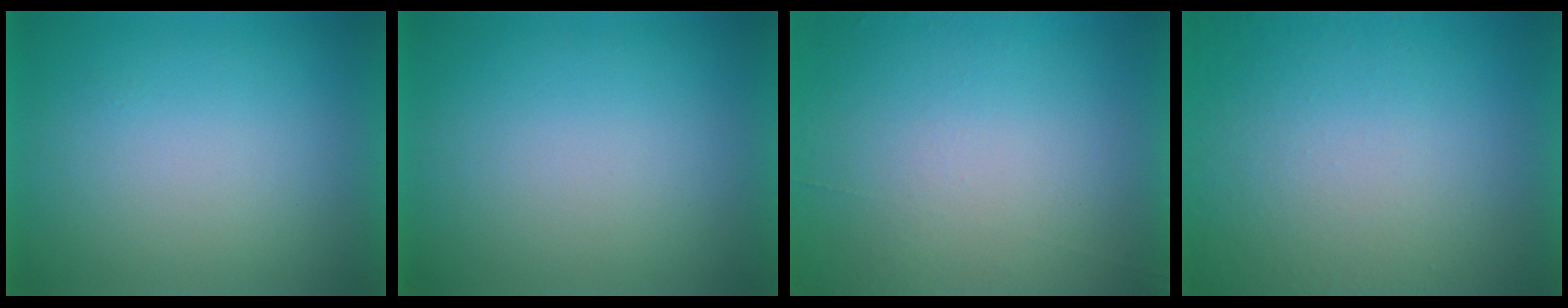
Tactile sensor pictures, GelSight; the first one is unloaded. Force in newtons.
{"total": 0.0}
{"total": 4.5}
{"total": 7.1}